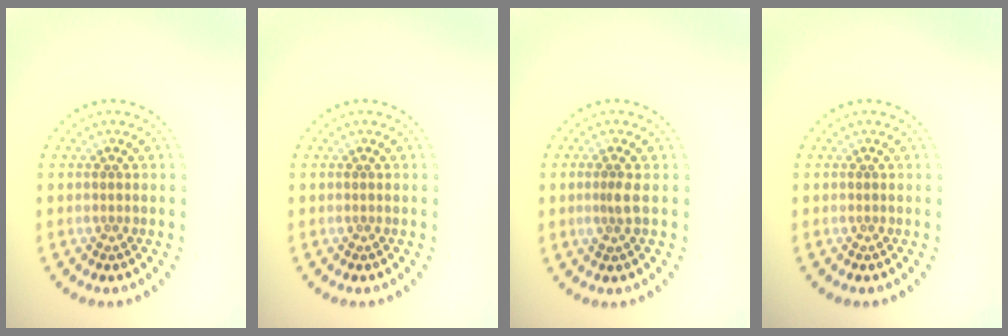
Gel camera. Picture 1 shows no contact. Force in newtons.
{"total": 0.0}
{"total": 1.4, "press": 1.1, "slide": 0.9}
{"total": 0.0}